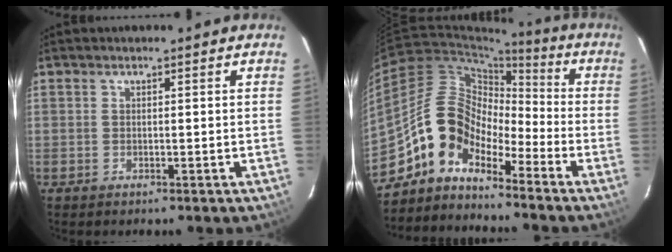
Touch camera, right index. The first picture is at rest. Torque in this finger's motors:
{"motor_torque": [1.25, -0.89, 0.13, 0.01]}